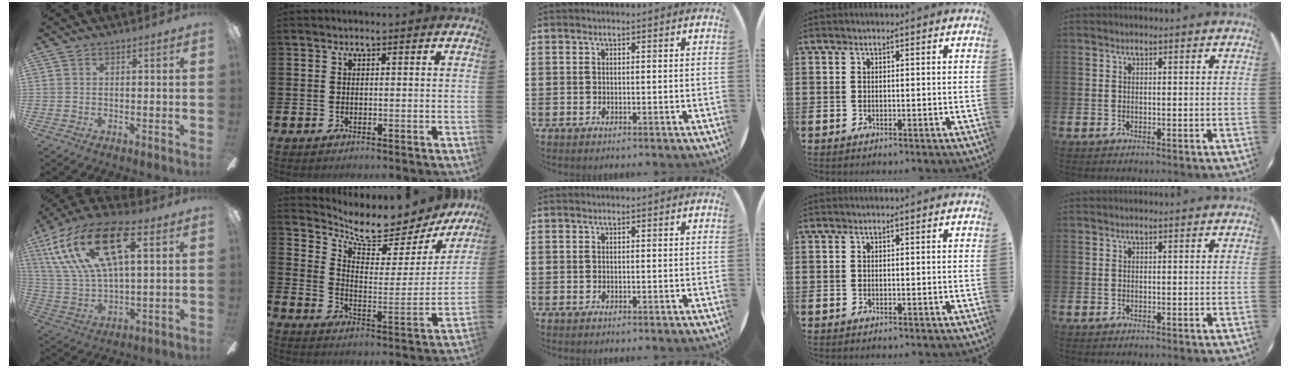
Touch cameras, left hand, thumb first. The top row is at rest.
{"thumb": {"total": 22.1, "force": [9.9, 10.3, 16.9], "torque": [-0.352, -0.018, 0.166]}, "index": {"total": 7.6, "force": [7.0, 2.0, 2.0], "torque": [-0.068, -0.060, 0.117]}}